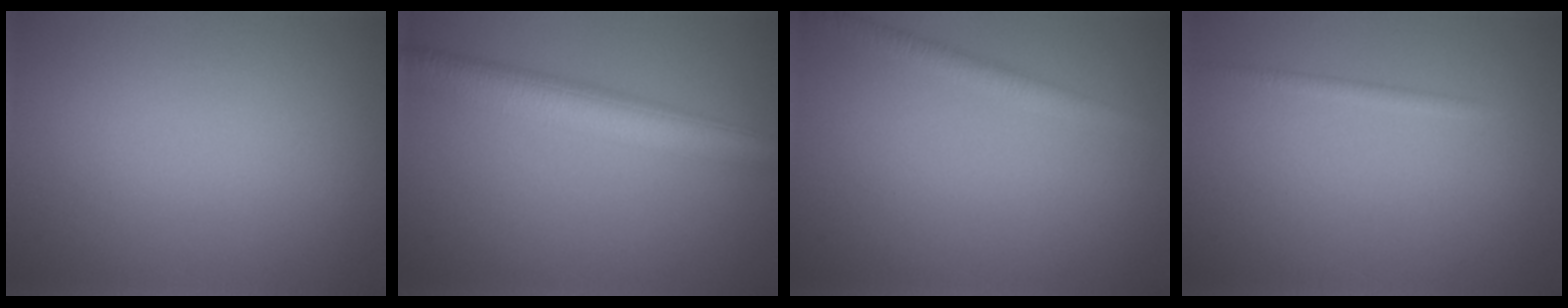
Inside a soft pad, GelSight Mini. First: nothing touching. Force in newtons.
{"total": 6.4, "press": 6.4, "slide": 0.2}
{"total": 1.9, "press": 1.9, "slide": 0.0}
{"total": 1.1, "press": 1.1, "slide": 0.0}